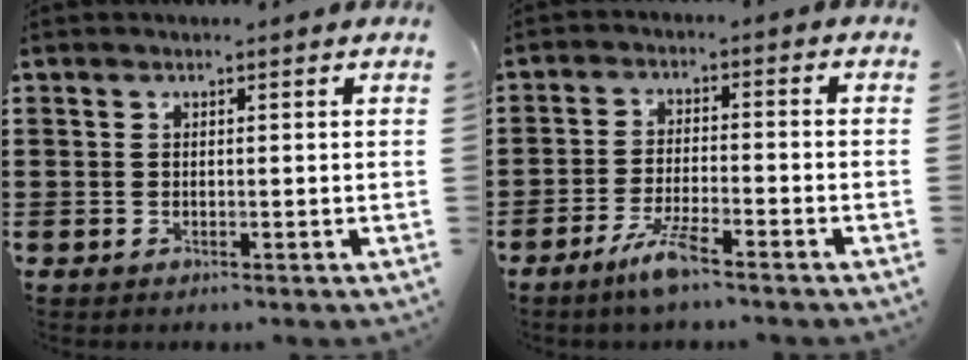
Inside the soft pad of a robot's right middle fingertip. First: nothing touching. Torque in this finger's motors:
{"motor_torque": [0.76, -0.66, 0.09, 0.11]}